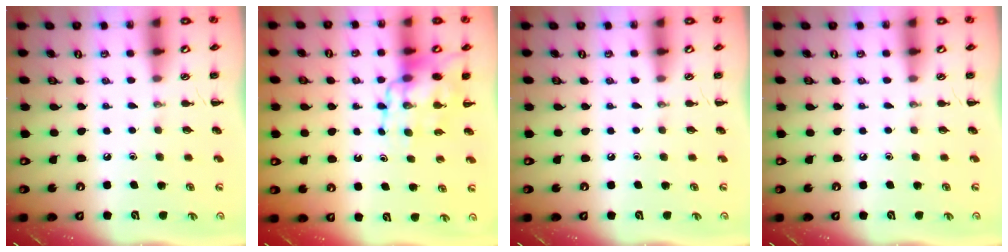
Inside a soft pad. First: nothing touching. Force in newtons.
{"total": 11.0, "press": 10.7, "slide": 2.7}
{"total": 0.0}
{"total": 0.0}